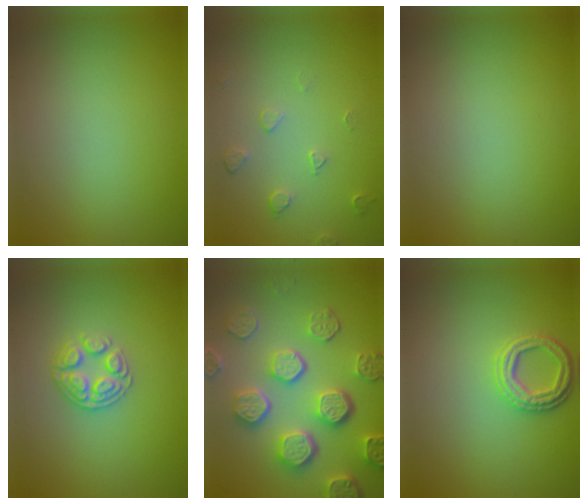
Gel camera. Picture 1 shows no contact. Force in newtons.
{"total": 1.5, "press": 0.9, "slide": 1.1}
{"total": 0.0}
{"total": 2.7, "press": 2.6, "slide": 0.8}
{"total": 7.6, "press": 5.9, "slide": 4.8}
{"total": 3.2, "press": 2.8, "slide": 1.6}